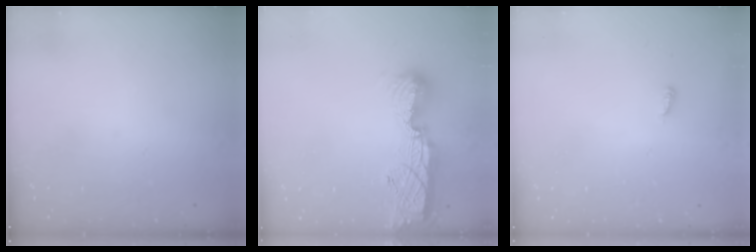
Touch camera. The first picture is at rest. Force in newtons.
{"total": 12.5, "press": 12.4, "slide": 1.0}
{"total": 2.9, "press": 2.9, "slide": 0.3}